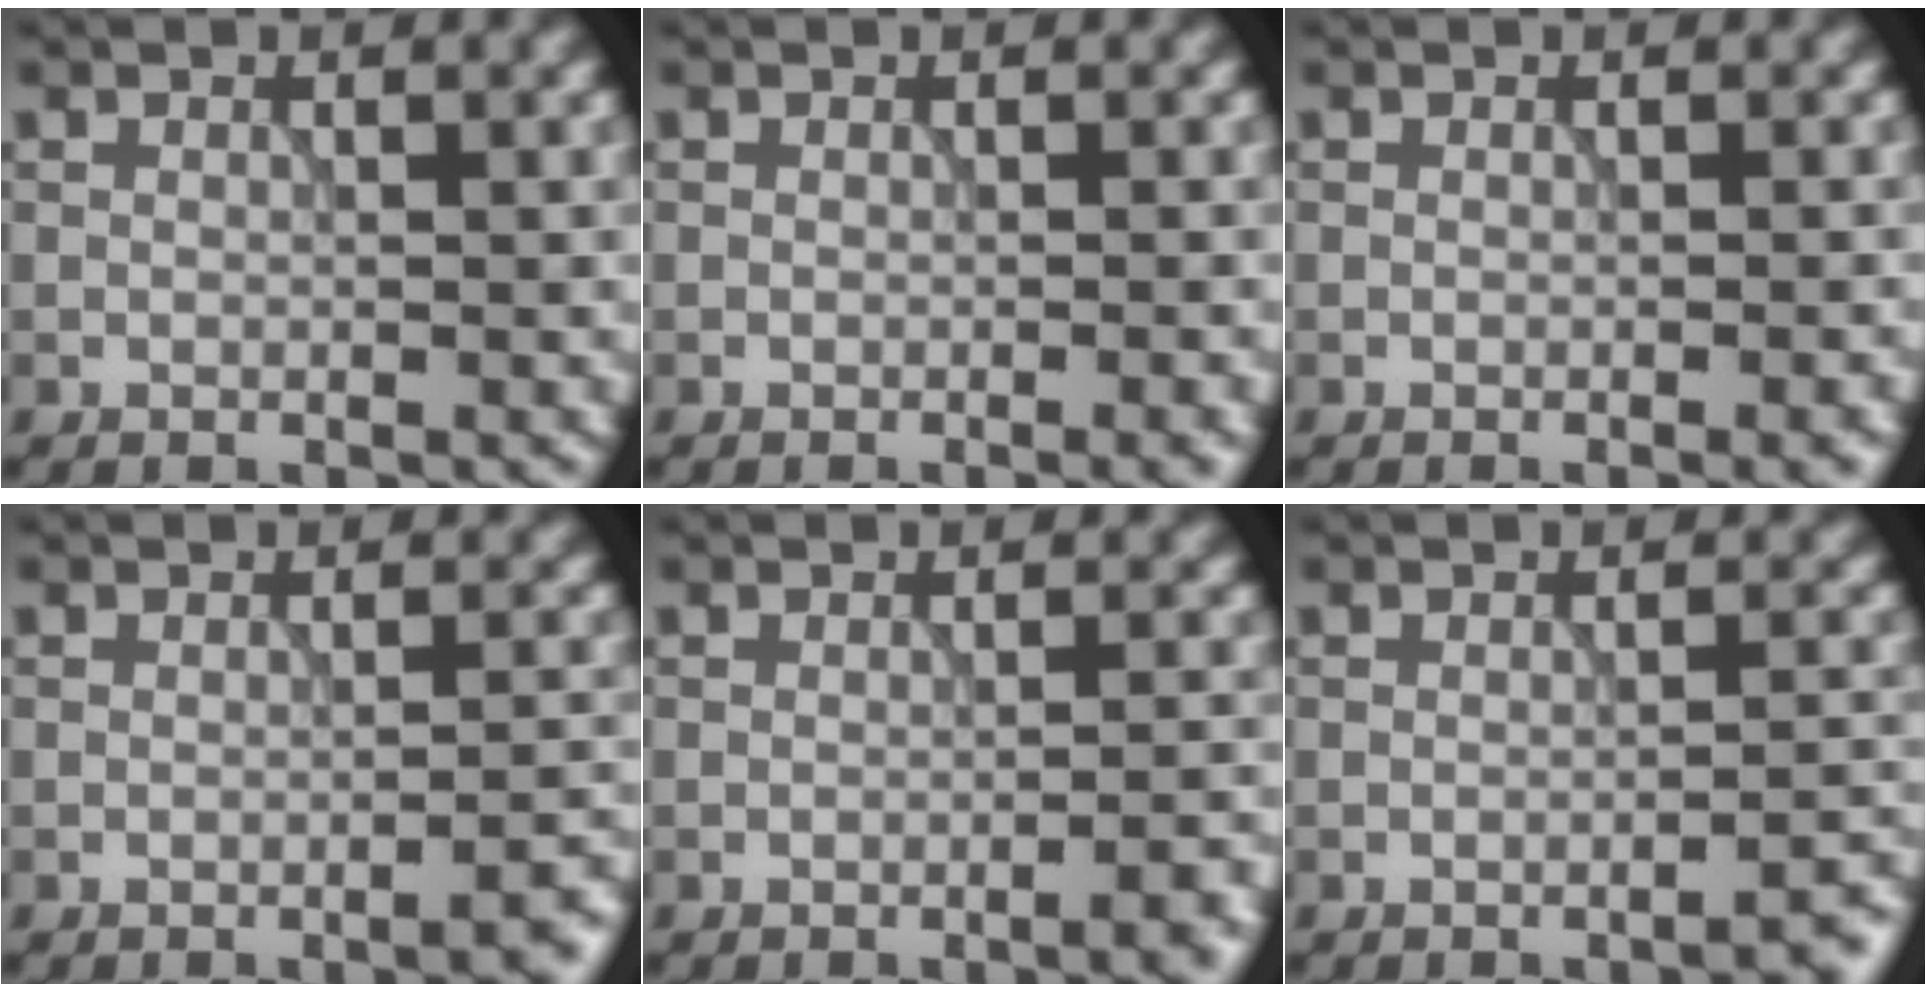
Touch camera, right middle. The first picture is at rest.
{"total": 1.4, "force": [-0.6, 0.3, 1.2], "torque": [-0.007, 0.000, -0.011]}
{"total": 1.5, "force": [-0.6, 0.3, 1.3], "torque": [-0.007, 0.001, -0.010]}
{"total": 2.1, "force": [-1.3, 0.4, 1.6], "torque": [-0.013, 0.007, -0.024]}
{"total": 2.1, "force": [-1.2, 0.5, 1.7], "torque": [-0.014, 0.006, -0.023]}
{"total": 2.2, "force": [-1.7, 0.4, 1.3], "torque": [-0.004, 0.011, -0.031]}